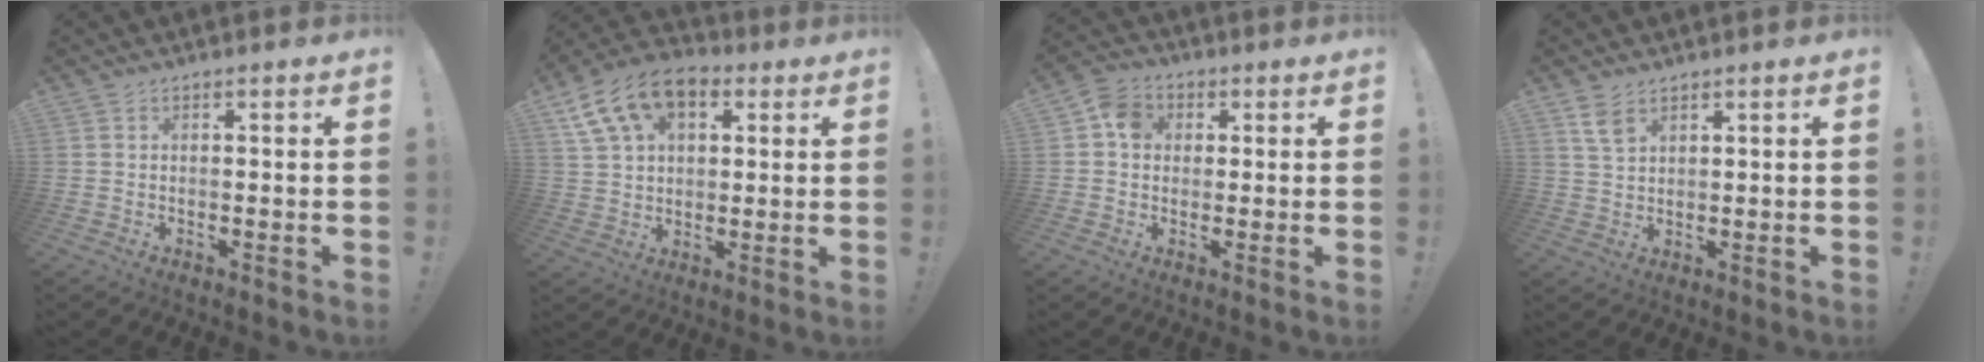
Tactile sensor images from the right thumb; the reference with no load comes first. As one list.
[{"total": 15.2, "force": [7.0, 9.7, 9.3], "torque": [-0.171, -0.024, 0.134]}, {"total": 6.8, "force": [0.9, 5.8, 3.6], "torque": [-0.050, 0.015, 0.020]}, {"total": 4.2, "force": [2.8, 2.1, 2.4], "torque": [-0.032, -0.018, 0.051]}]